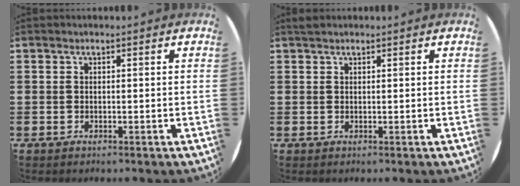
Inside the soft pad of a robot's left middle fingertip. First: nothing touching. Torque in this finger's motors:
{"motor_torque": [0.00, -0.21, -0.59, -0.21]}